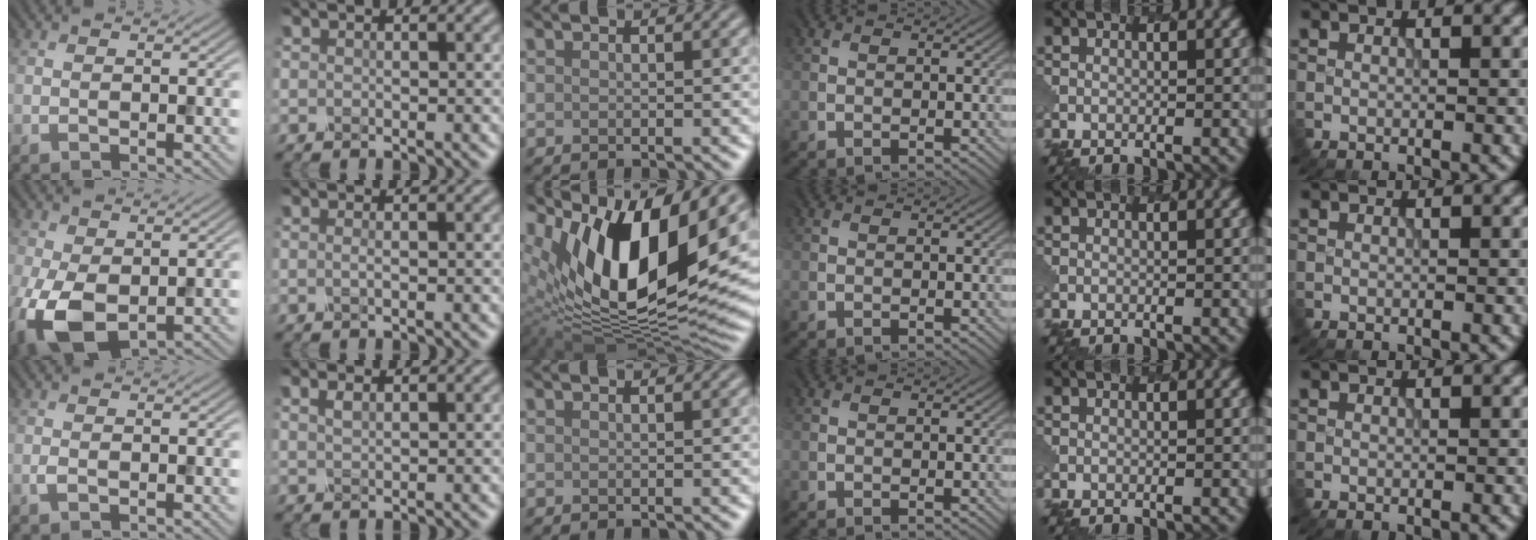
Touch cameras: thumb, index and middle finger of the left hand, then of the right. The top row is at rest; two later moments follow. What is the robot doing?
{"motion": "dispense", "object": "pipette"}